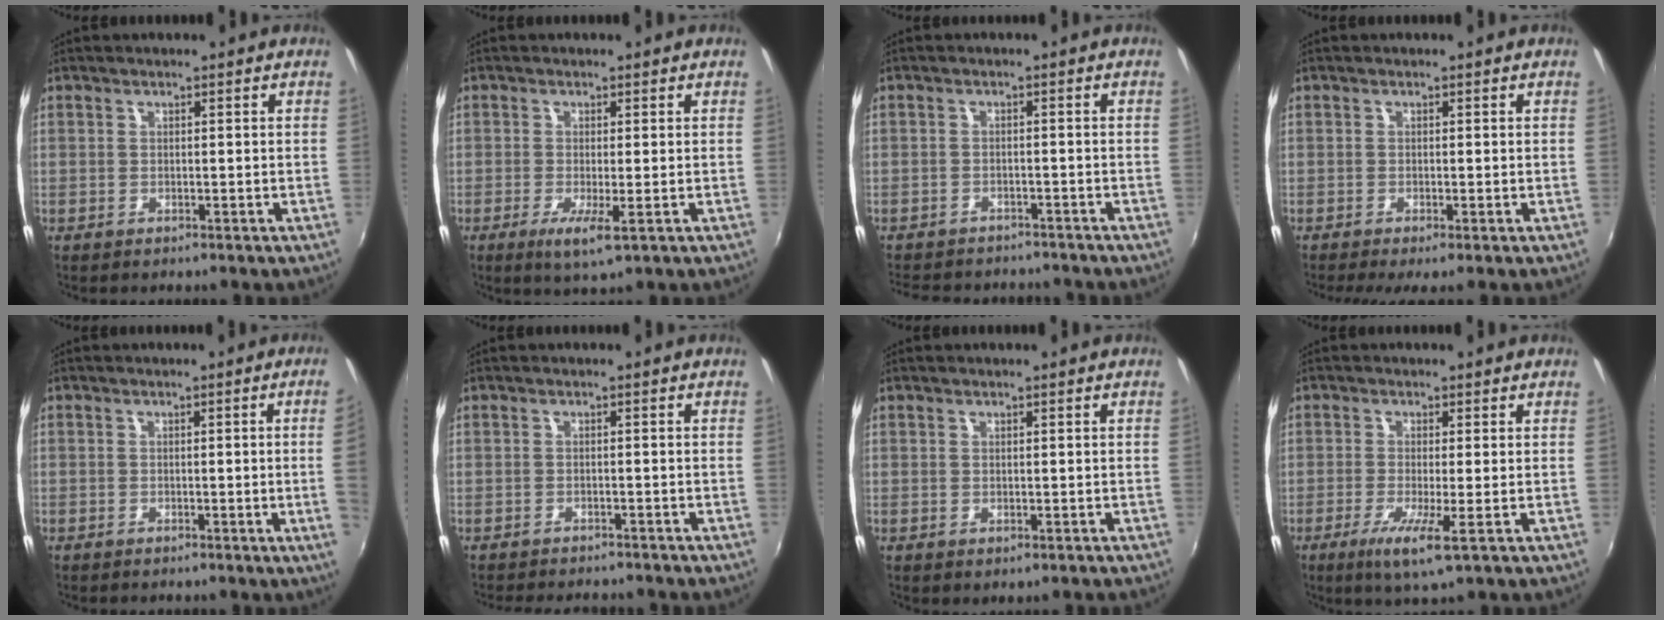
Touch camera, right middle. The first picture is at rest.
{"total": 4.1, "force": [-1.4, 0.2, 3.9], "torque": [-0.080, -0.013, -0.024]}
{"total": 9.4, "force": [-8.2, 3.5, 2.9], "torque": [-0.075, -0.004, -0.119]}
{"total": 1.3, "force": [-0.7, -0.2, 1.1], "torque": [-0.023, -0.006, -0.015]}
{"total": 3.1, "force": [0.0, -1.8, 2.6], "torque": [-0.049, -0.010, 0.009]}
{"total": 6.2, "force": [-5.7, 1.4, 2.0], "torque": [-0.053, -0.016, -0.084]}
{"total": 0.5, "force": [0.1, 0.1, 0.5], "torque": [-0.007, 0.002, 0.003]}
{"total": 5.6, "force": [-2.1, -0.2, 5.2], "torque": [-0.110, -0.017, -0.042]}